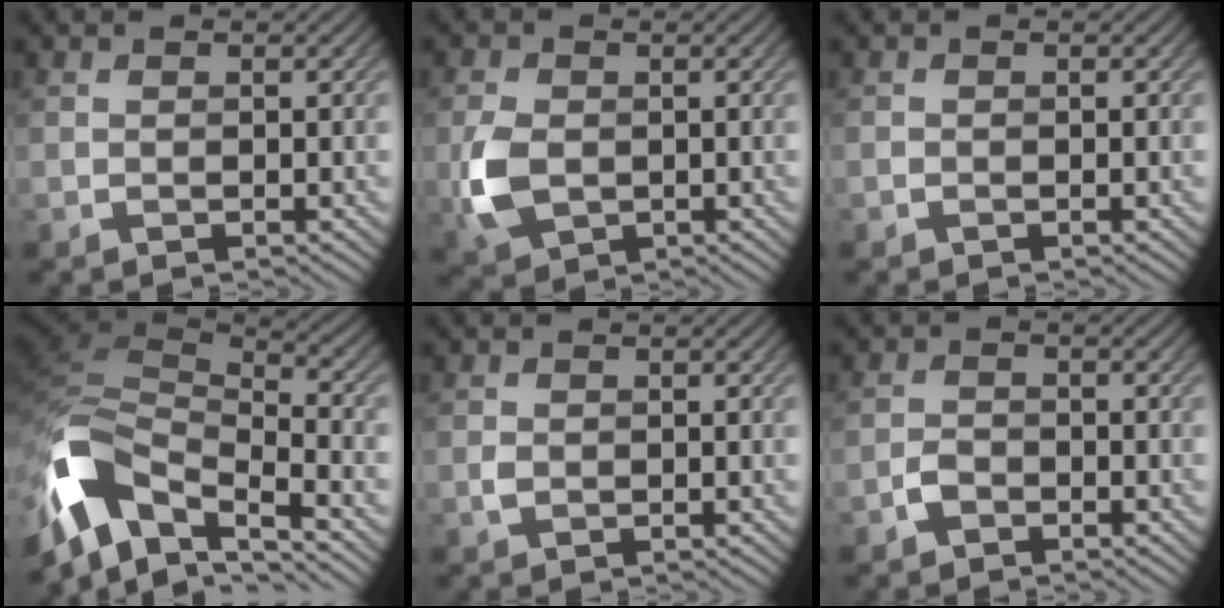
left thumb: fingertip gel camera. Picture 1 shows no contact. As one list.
[{"total": 5.5, "force": [-0.8, 3.8, 3.8], "torque": [-0.098, -0.008, -0.018]}, {"total": 0.0}, {"total": 13.0, "force": [-6.1, 6.4, 9.5], "torque": [-0.226, -0.014, -0.115]}, {"total": 0.8, "force": [0.0, 0.7, 0.5], "torque": [-0.011, 0.001, -0.004]}, {"total": 1.7, "force": [-1.2, 1.0, 0.7], "torque": [-0.012, 0.006, -0.031]}]